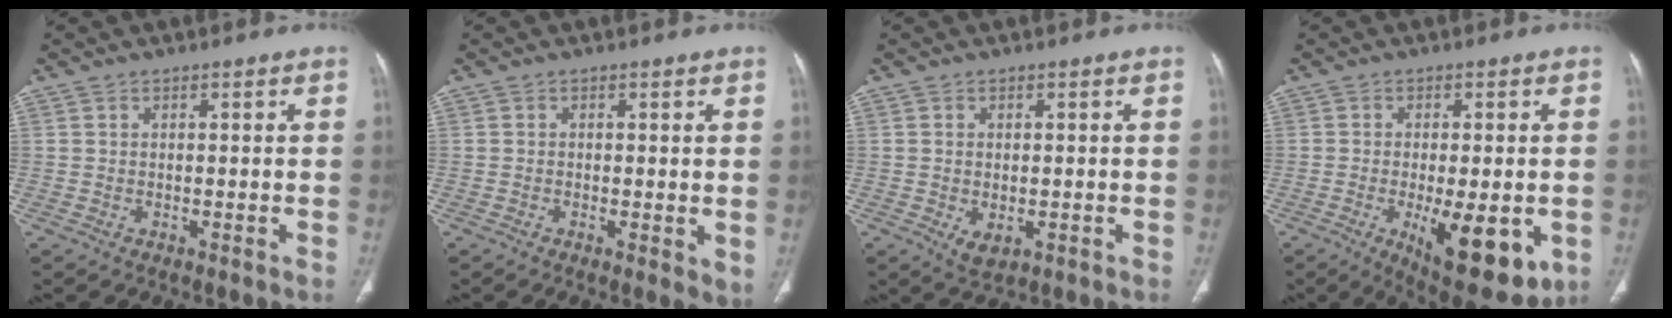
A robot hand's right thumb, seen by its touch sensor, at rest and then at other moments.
{"total": 3.4, "force": [-0.4, 1.2, 3.2], "torque": [-0.043, -0.010, -0.010]}
{"total": 3.4, "force": [-0.8, 2.0, 2.6], "torque": [-0.041, -0.006, -0.005]}
{"total": 15.4, "force": [-4.5, 6.0, 13.4], "torque": [-0.163, -0.016, -0.048]}